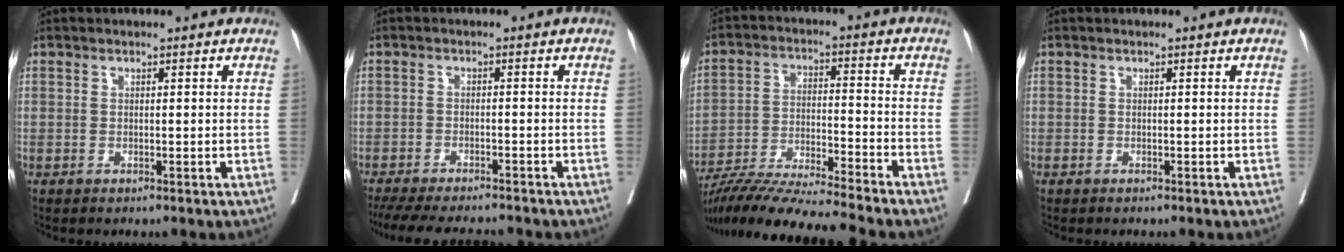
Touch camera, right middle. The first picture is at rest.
{"total": 12.8, "force": [-11.4, 2.3, 5.2], "torque": [-0.091, -0.013, -0.159]}
{"total": 15.7, "force": [-13.9, -2.0, 7.0], "torque": [-0.118, -0.021, -0.240]}
{"total": 0.0}